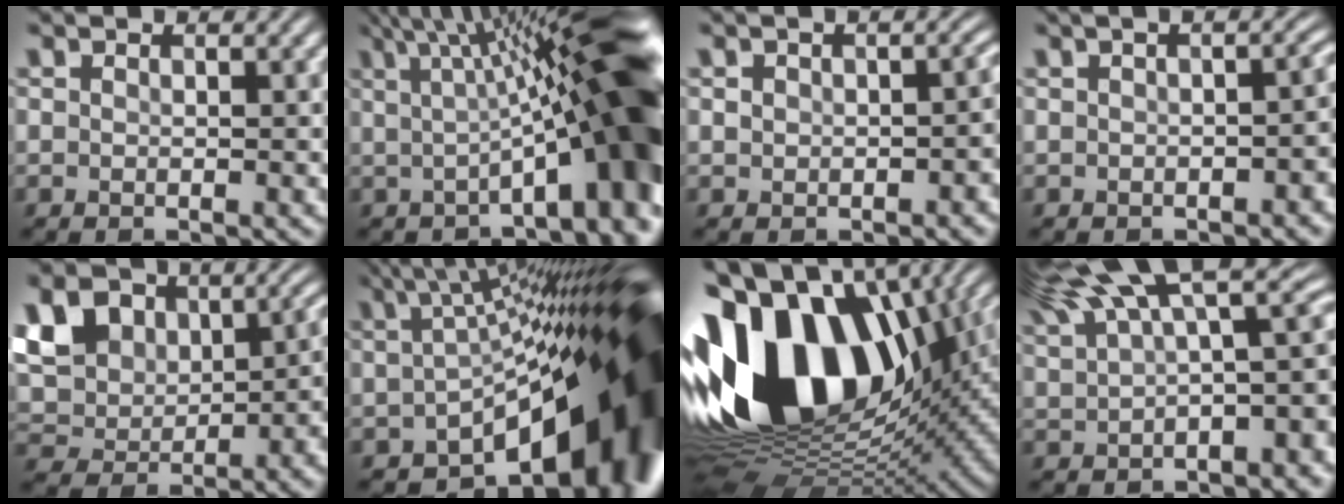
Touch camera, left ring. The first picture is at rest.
{"total": 15.3, "force": [1.3, 3.8, 14.7], "torque": [-0.165, 0.027, 0.019]}
{"total": 3.7, "force": [-0.2, 2.4, 2.7], "torque": [-0.028, 0.004, -0.005]}
{"total": 4.2, "force": [-0.3, 1.8, 3.8], "torque": [-0.028, 0.007, 0.003]}
{"total": 10.1, "force": [2.7, 7.4, 6.4], "torque": [-0.114, 0.004, 0.046]}
{"total": 20.2, "force": [-3.9, 9.3, 17.5], "torque": [-0.175, -0.029, -0.033]}
{"total": 20.0, "force": [2.4, 12.8, 15.2], "torque": [-0.299, 0.006, 0.038]}
{"total": 13.3, "force": [6.1, 5.2, 10.6], "torque": [-0.155, 0.020, 0.111]}